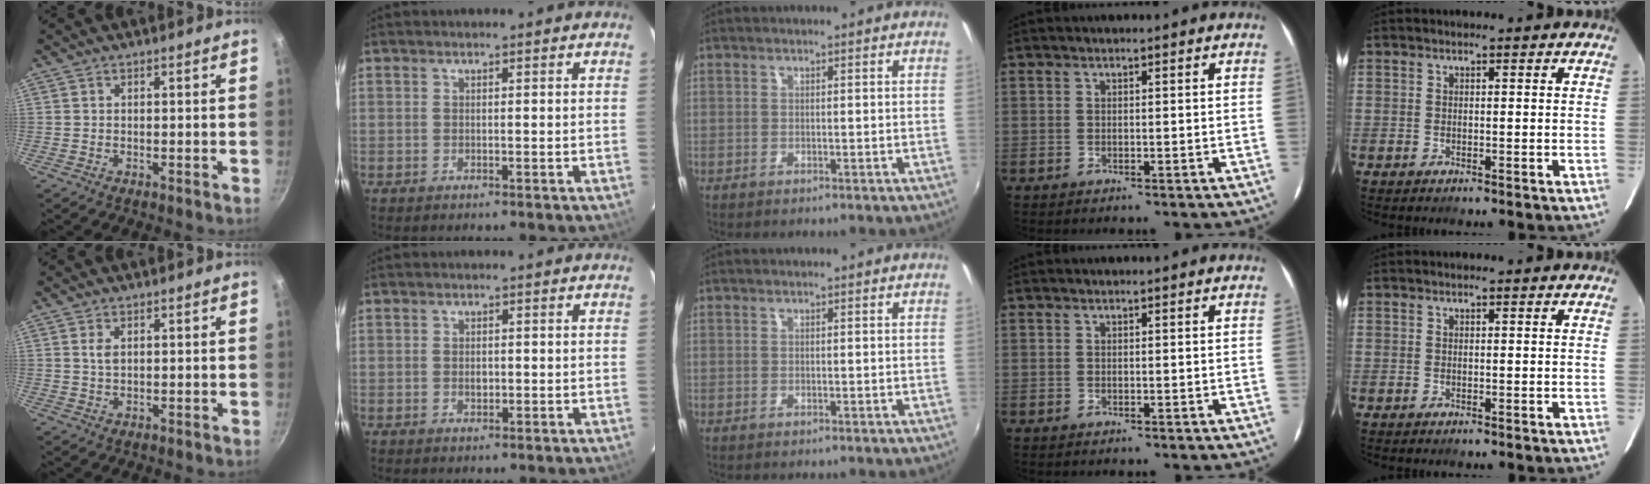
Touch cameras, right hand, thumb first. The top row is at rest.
{"thumb": {"total": 2.0, "force": [0.7, 1.2, 1.5], "torque": [-0.029, -0.003, 0.013]}, "index": {"total": 1.6, "force": [-0.2, 1.2, 1.1], "torque": [-0.019, 0.002, -0.004]}}